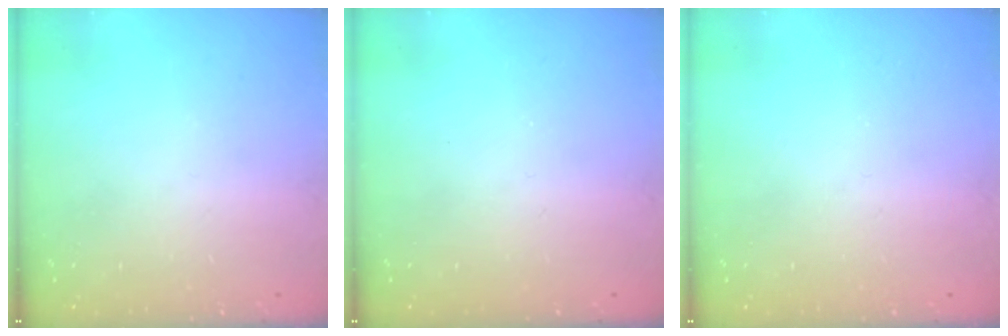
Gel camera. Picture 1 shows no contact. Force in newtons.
{"total": 0.0}
{"total": 0.0}